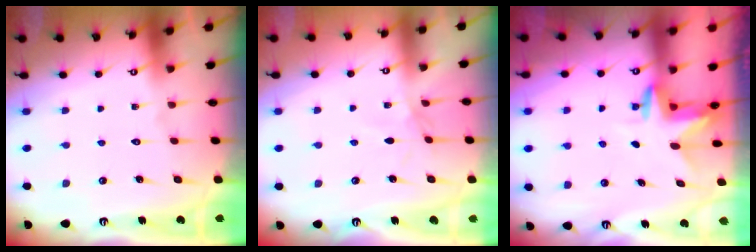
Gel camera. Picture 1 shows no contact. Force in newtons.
{"total": 1.7, "press": 1.7, "slide": 0.4}
{"total": 3.2, "press": 3.2, "slide": 0.3}